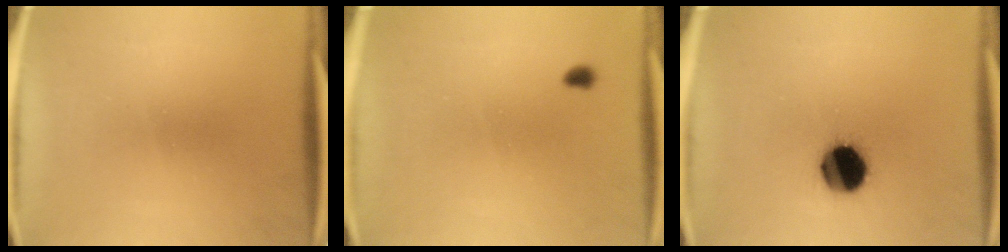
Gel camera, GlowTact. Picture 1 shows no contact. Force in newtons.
{"total": 0.9}
{"total": 11.5}